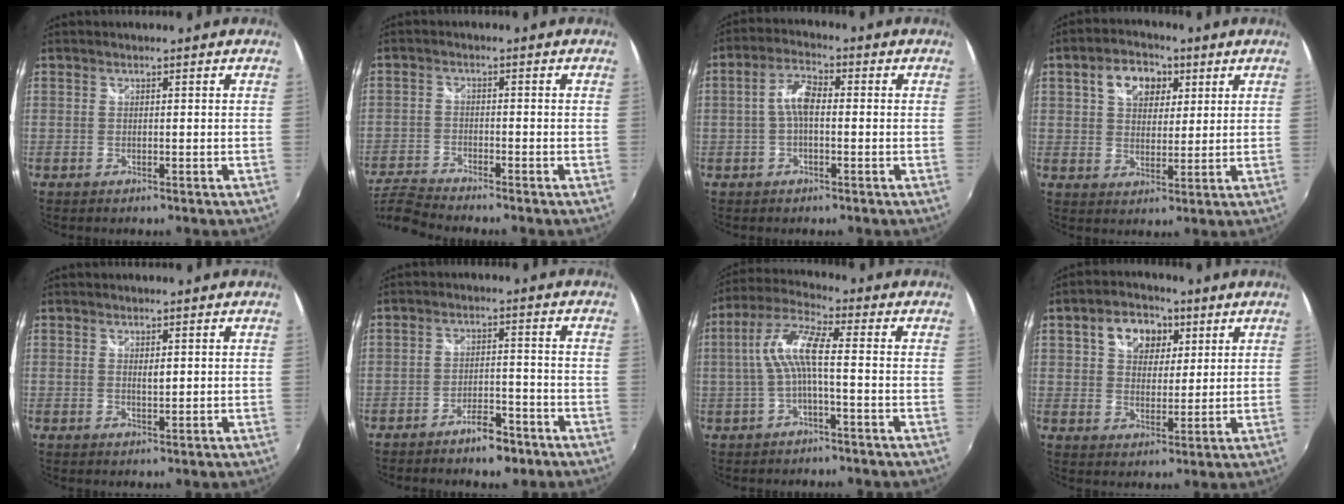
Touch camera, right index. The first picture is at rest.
{"total": 10.6, "force": [-9.3, 1.4, 4.8], "torque": [-0.117, -0.019, -0.176]}
{"total": 4.9, "force": [-0.4, 2.1, 4.4], "torque": [-0.092, 0.016, -0.010]}
{"total": 8.4, "force": [3.5, 5.7, 5.0], "torque": [-0.089, 0.024, 0.058]}
{"total": 1.7, "force": [0.4, 0.7, 1.5], "torque": [-0.024, -0.002, 0.008]}
{"total": 6.0, "force": [-4.6, 2.2, 3.2], "torque": [-0.064, 0.004, -0.067]}
{"total": 7.7, "force": [-0.8, 1.2, 7.6], "torque": [-0.167, 0.015, -0.014]}
{"total": 9.1, "force": [3.9, 6.5, 5.1], "torque": [-0.093, 0.024, 0.064]}